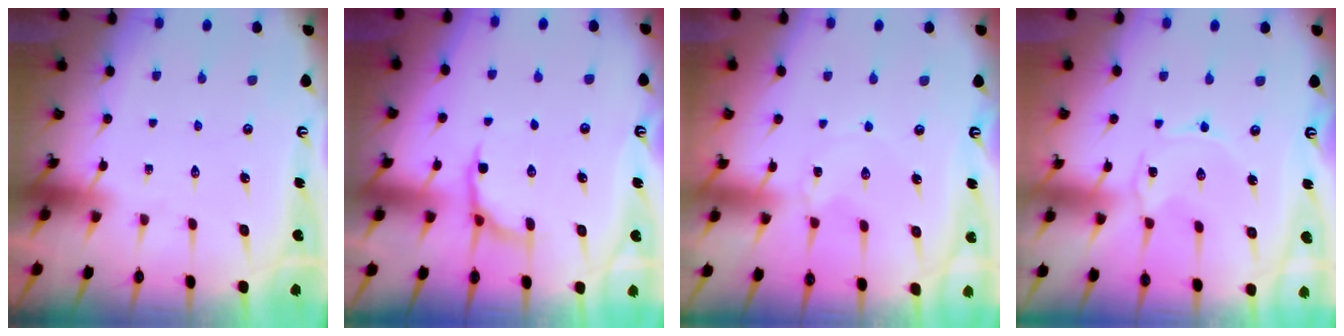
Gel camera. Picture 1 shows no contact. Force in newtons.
{"total": 6.3, "press": 5.7, "slide": 2.7}
{"total": 1.5, "press": 1.5, "slide": 0.2}
{"total": 1.0, "press": 1.0, "slide": 0.2}